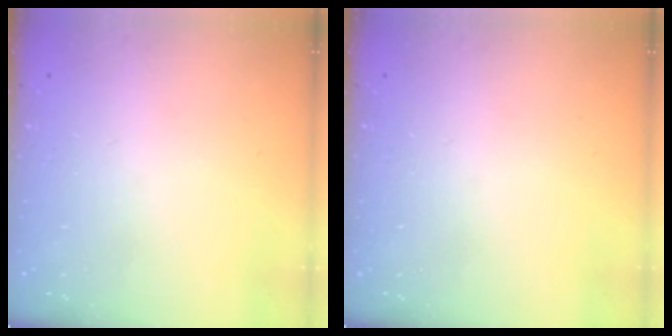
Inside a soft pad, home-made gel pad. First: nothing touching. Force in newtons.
{"total": 0.0}